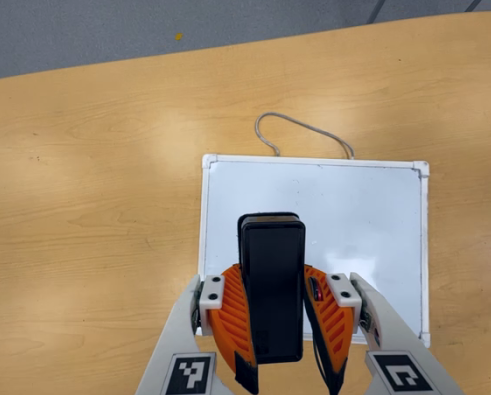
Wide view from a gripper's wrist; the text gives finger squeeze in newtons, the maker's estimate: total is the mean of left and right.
{"total": 6.9, "left": 6.1, "right": 7.7}